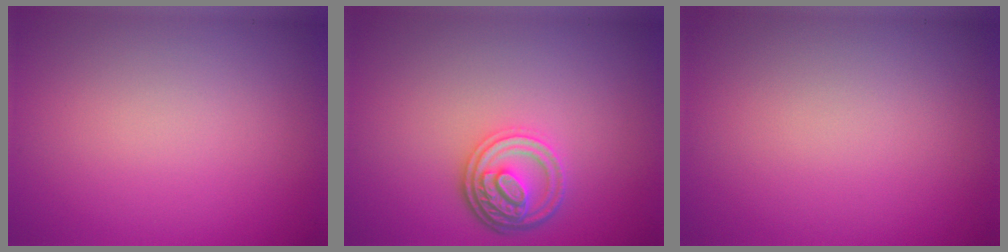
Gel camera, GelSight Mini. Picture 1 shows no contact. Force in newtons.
{"total": 3.9, "press": 3.1, "slide": 2.4}
{"total": 0.0}